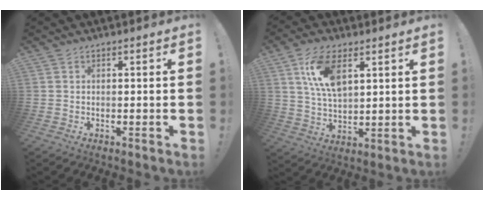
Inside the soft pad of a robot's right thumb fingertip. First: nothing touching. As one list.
[{"total": 12.0, "force": [5.5, 6.2, 8.7], "torque": [-0.180, -0.006, 0.101]}]